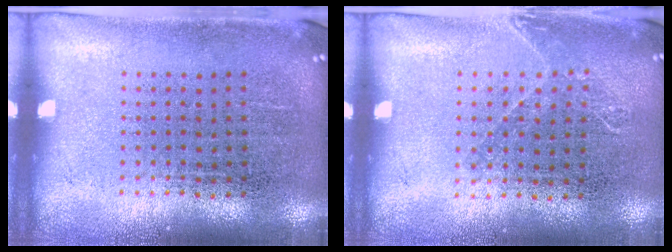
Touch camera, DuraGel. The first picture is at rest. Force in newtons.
{"total": 1.0, "press": 0.9, "slide": 0.3}